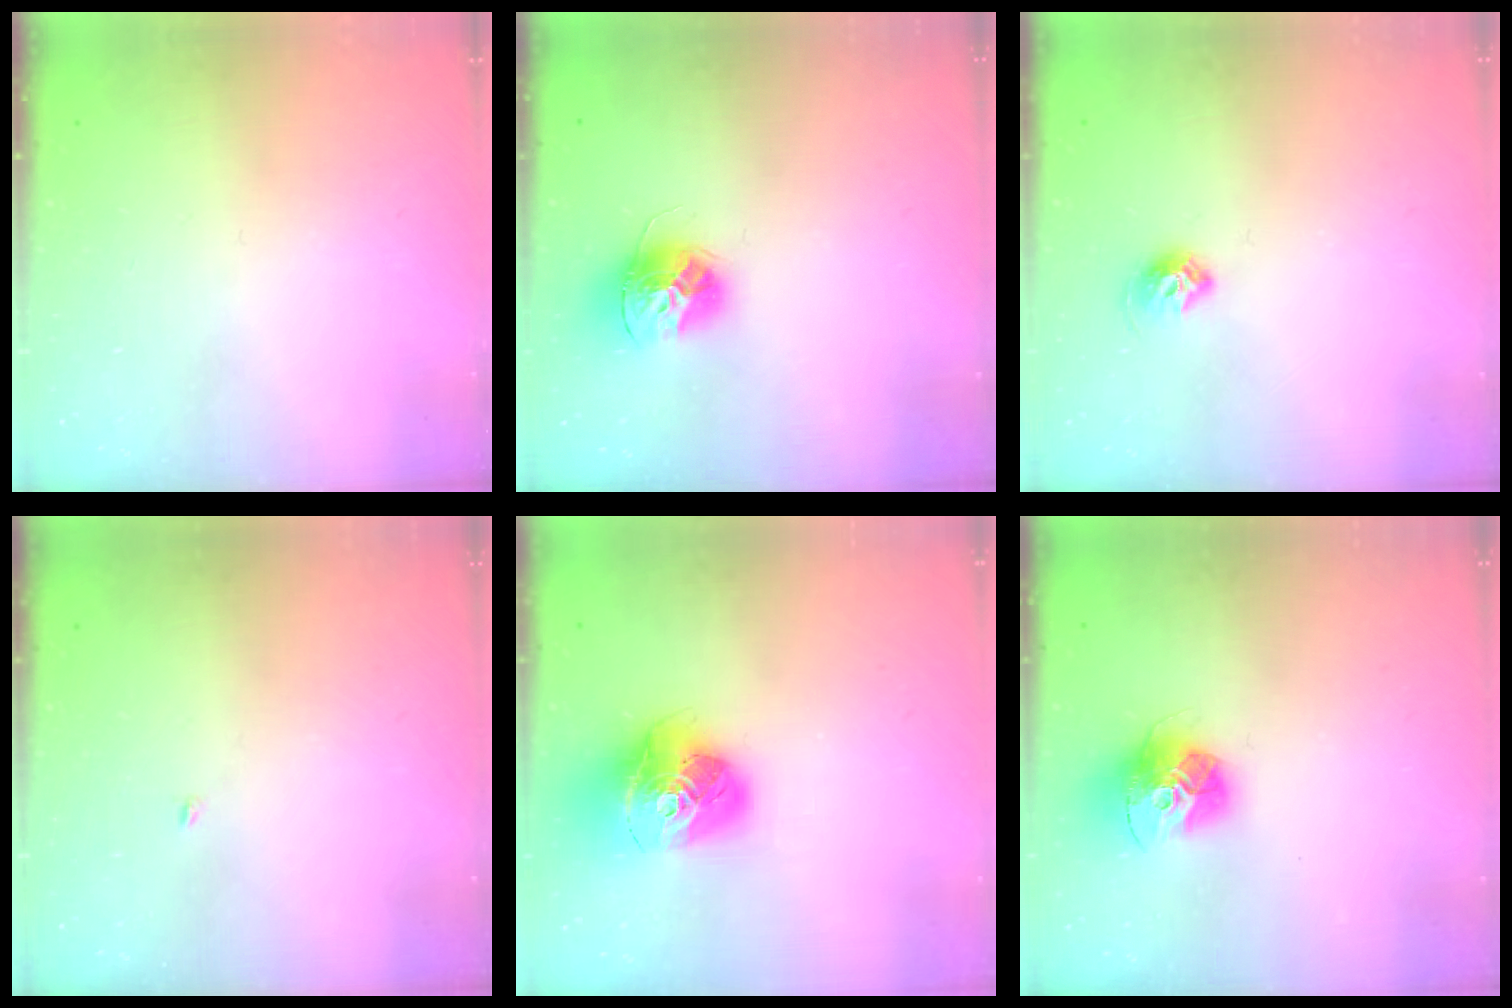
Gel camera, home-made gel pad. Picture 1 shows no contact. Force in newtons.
{"total": 13.5, "press": 13.5, "slide": 1.0}
{"total": 7.3, "press": 7.3, "slide": 0.8}
{"total": 1.9, "press": 1.9, "slide": 0.2}
{"total": 18.0, "press": 17.9, "slide": 1.9}
{"total": 15.2, "press": 15.2, "slide": 1.5}